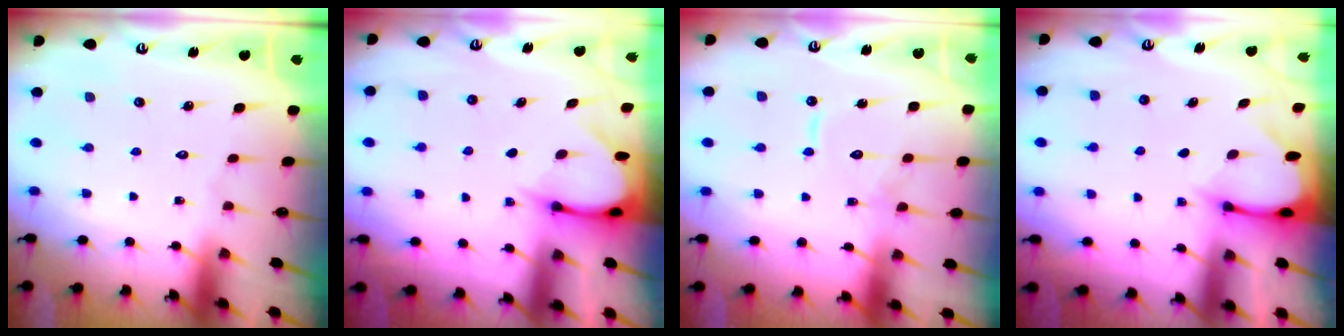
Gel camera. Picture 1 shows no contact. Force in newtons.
{"total": 3.6, "press": 3.6, "slide": 0.4}
{"total": 9.6, "press": 9.6, "slide": 0.9}
{"total": 2.4, "press": 2.4, "slide": 0.3}